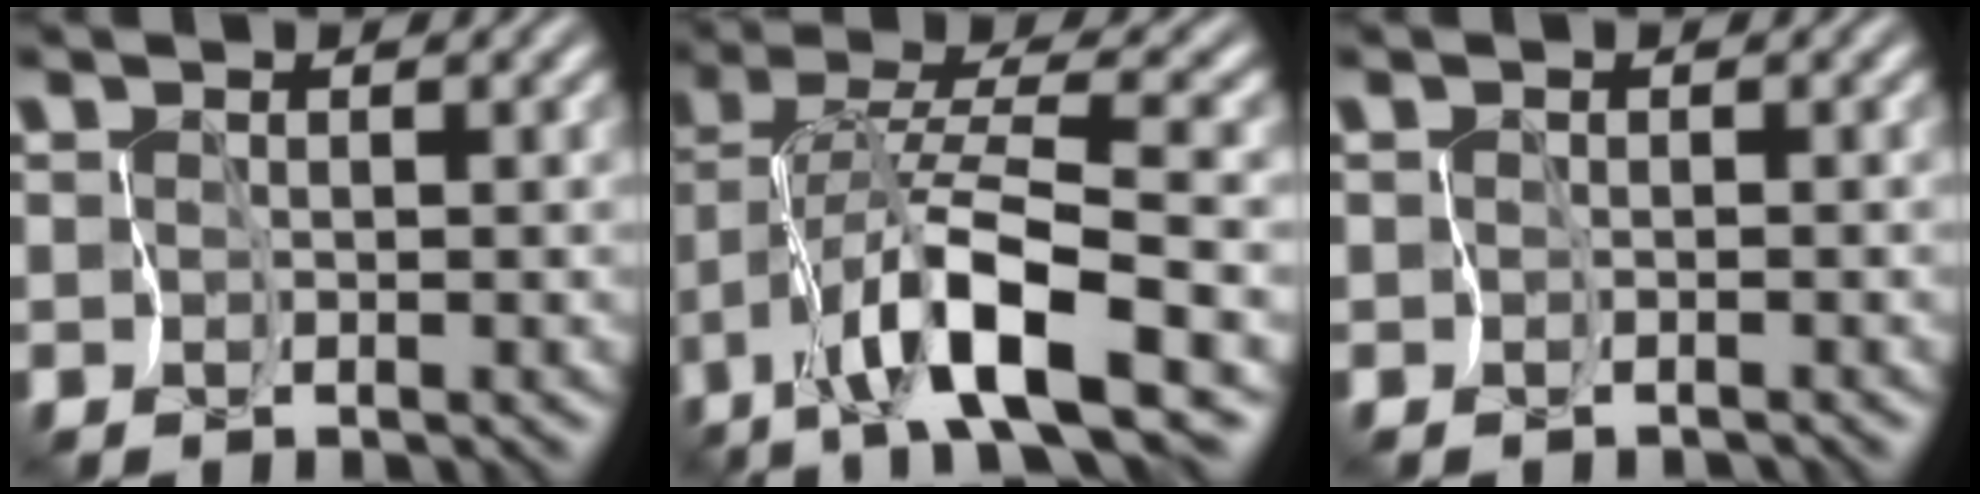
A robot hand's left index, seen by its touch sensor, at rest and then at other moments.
{"total": 9.5, "force": [-4.7, 1.1, 8.2], "torque": [-0.153, 0.021, -0.091]}
{"total": 0.6, "force": [-0.6, 0.0, -0.1], "torque": [0.004, -0.001, -0.013]}